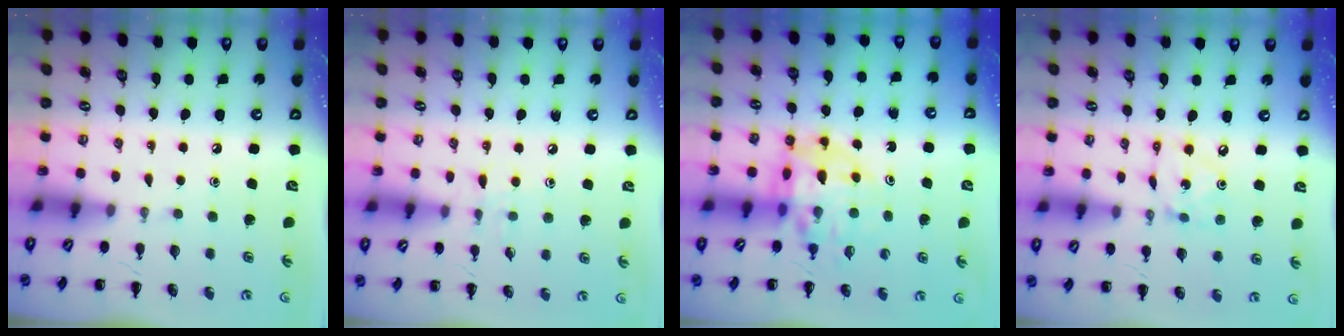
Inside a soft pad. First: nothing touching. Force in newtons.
{"total": 5.9, "press": 5.5, "slide": 2.2}
{"total": 13.5, "press": 12.9, "slide": 3.8}
{"total": 3.2, "press": 3.1, "slide": 0.5}